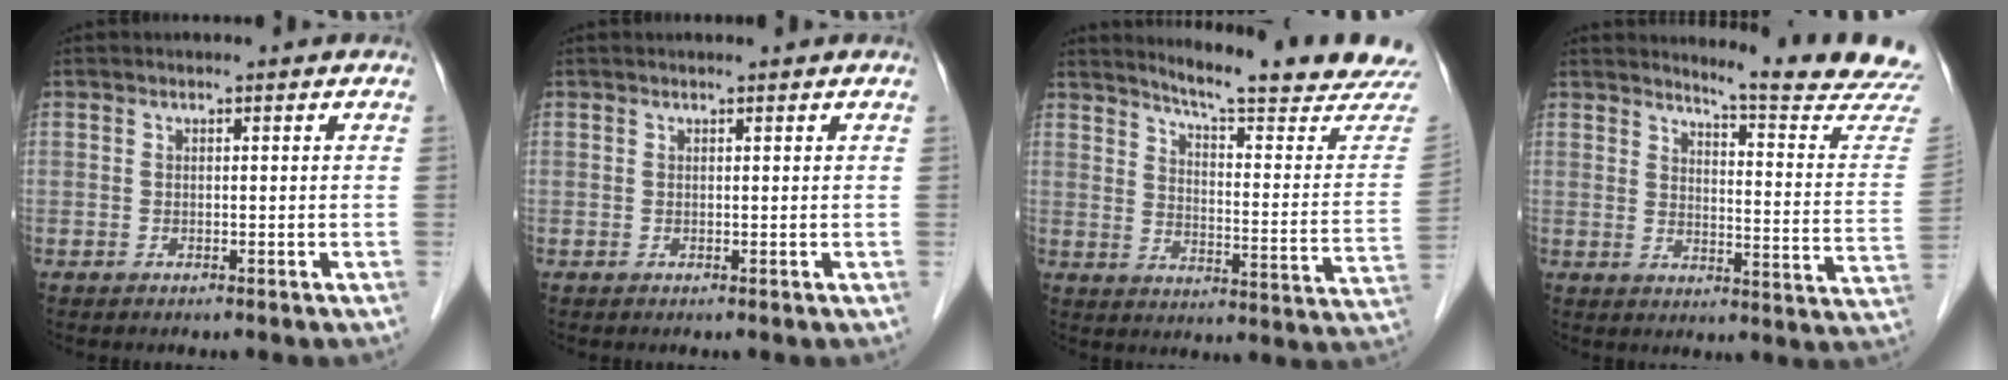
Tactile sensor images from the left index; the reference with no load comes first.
{"total": 0.8, "force": [0.7, 0.0, 0.3], "torque": [-0.008, 0.005, 0.013]}
{"total": 18.5, "force": [17.3, -0.3, 6.6], "torque": [-0.098, -0.099, 0.212]}
{"total": 14.7, "force": [14.2, -1.6, 3.4], "torque": [-0.045, -0.117, 0.158]}